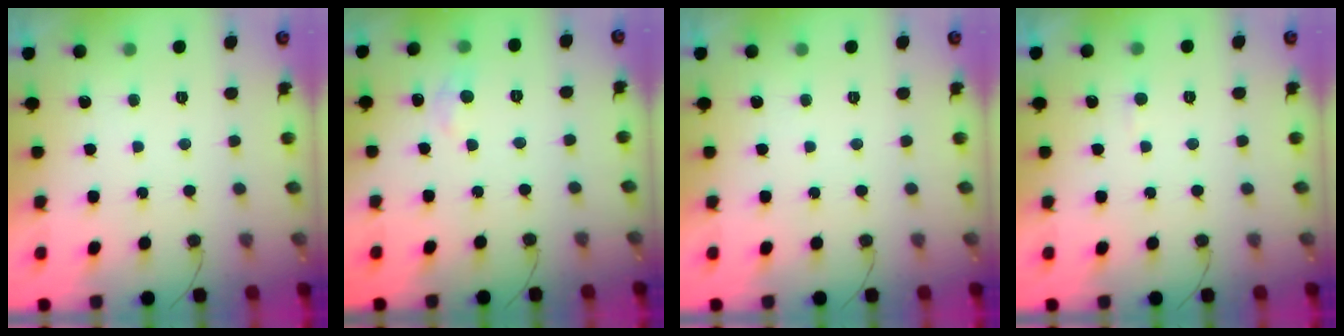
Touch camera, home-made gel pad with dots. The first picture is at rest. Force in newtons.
{"total": 5.3, "press": 5.2, "slide": 0.7}
{"total": 0.0}
{"total": 2.3, "press": 2.3, "slide": 0.3}